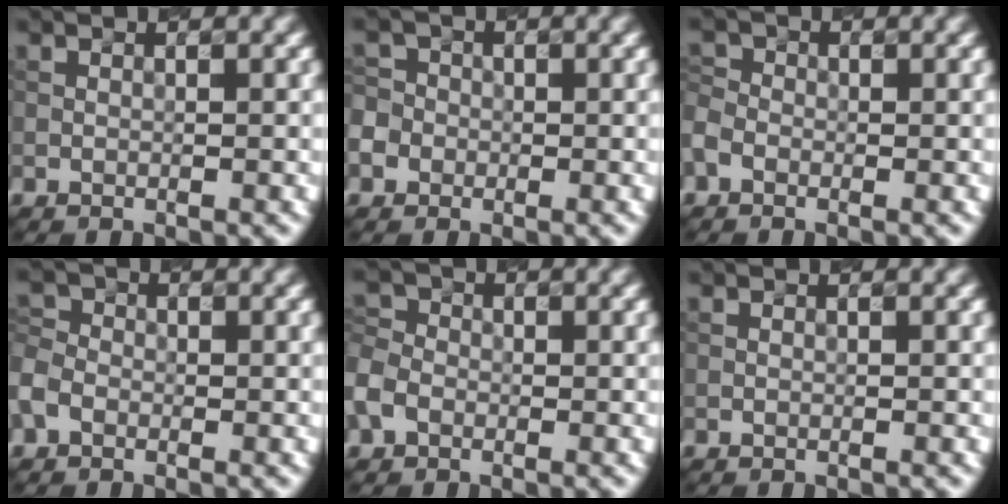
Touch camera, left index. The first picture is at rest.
{"total": 4.3, "force": [-1.7, 3.8, 1.3], "torque": [-0.017, 0.008, -0.052]}
{"total": 1.8, "force": [-1.0, 1.3, 0.7], "torque": [-0.016, 0.004, -0.031]}
{"total": 2.6, "force": [-1.2, 2.0, 1.2], "torque": [-0.030, 0.005, -0.039]}
{"total": 3.4, "force": [-1.4, 2.6, 1.6], "torque": [-0.042, 0.005, -0.042]}
{"total": 0.0}